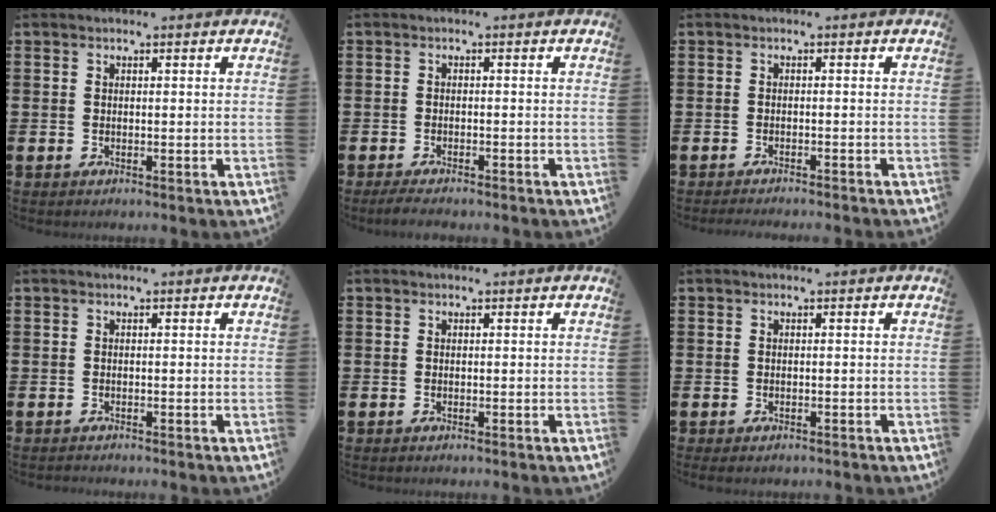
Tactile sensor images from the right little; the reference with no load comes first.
{"total": 1.5, "force": [-1.2, 0.3, 0.8], "torque": [-0.014, 0.001, -0.025]}
{"total": 1.1, "force": [-1.0, -0.2, 0.1], "torque": [-0.002, 0.000, -0.021]}
{"total": 0.0}
{"total": 0.0}
{"total": 0.0}